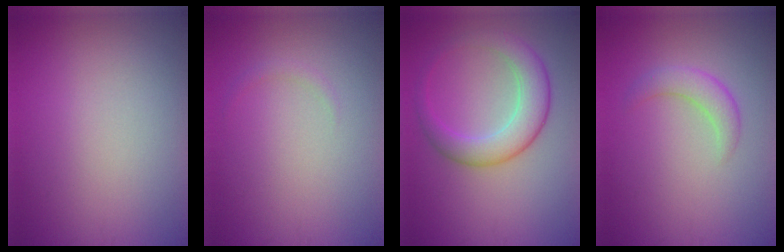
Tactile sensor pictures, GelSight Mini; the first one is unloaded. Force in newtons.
{"total": 0.6, "press": 0.6, "slide": 0.0}
{"total": 4.8, "press": 4.8, "slide": 0.1}
{"total": 2.2, "press": 2.2, "slide": 0.1}